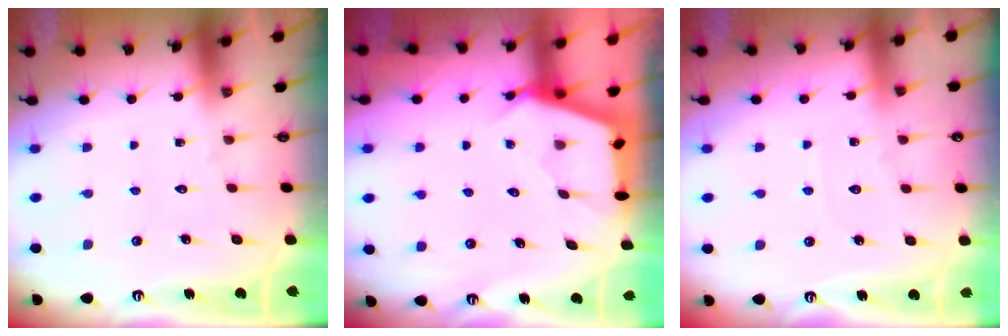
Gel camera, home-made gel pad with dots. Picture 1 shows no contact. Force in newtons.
{"total": 2.5, "press": 2.5, "slide": 0.4}
{"total": 3.1, "press": 3.1, "slide": 0.4}